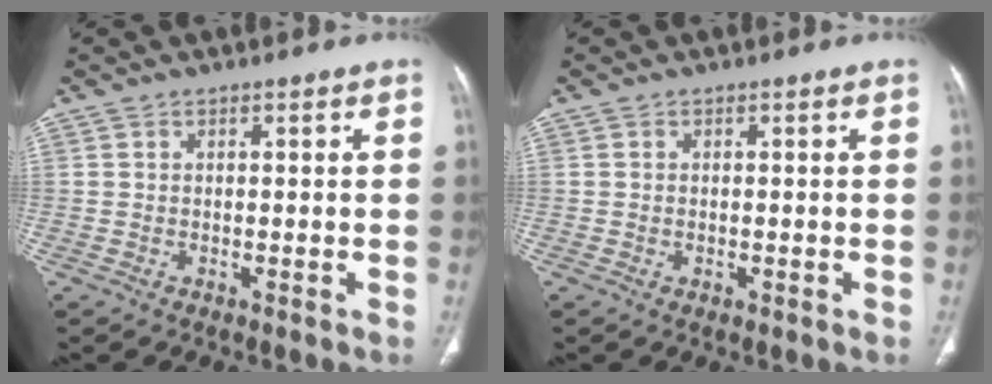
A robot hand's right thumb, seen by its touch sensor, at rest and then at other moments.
{"total": 0.5, "force": [-0.1, 0.4, 0.3], "torque": [-0.009, -0.001, 0.000]}